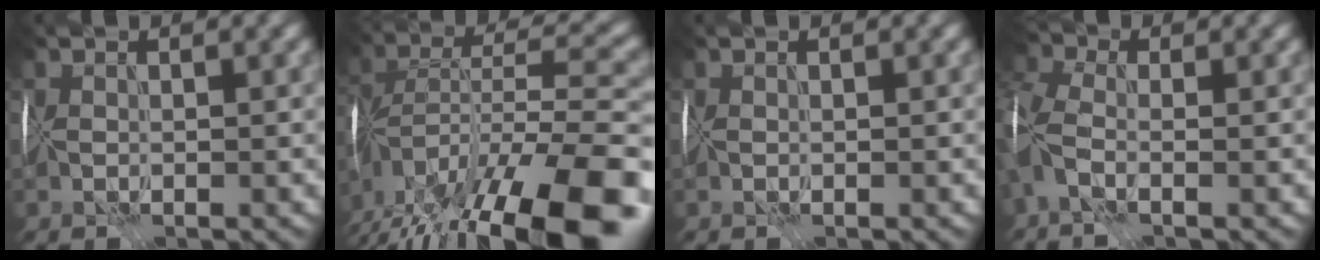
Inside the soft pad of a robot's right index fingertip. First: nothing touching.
{"total": 17.7, "force": [-11.5, 5.8, 12.3], "torque": [-0.178, -0.008, -0.173]}
{"total": 0.0}
{"total": 6.0, "force": [-1.9, 3.2, 4.7], "torque": [-0.135, -0.002, -0.044]}